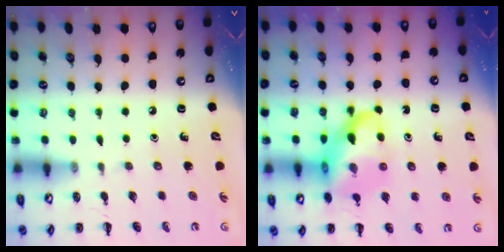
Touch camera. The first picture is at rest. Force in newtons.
{"total": 16.2, "press": 15.7, "slide": 4.0}